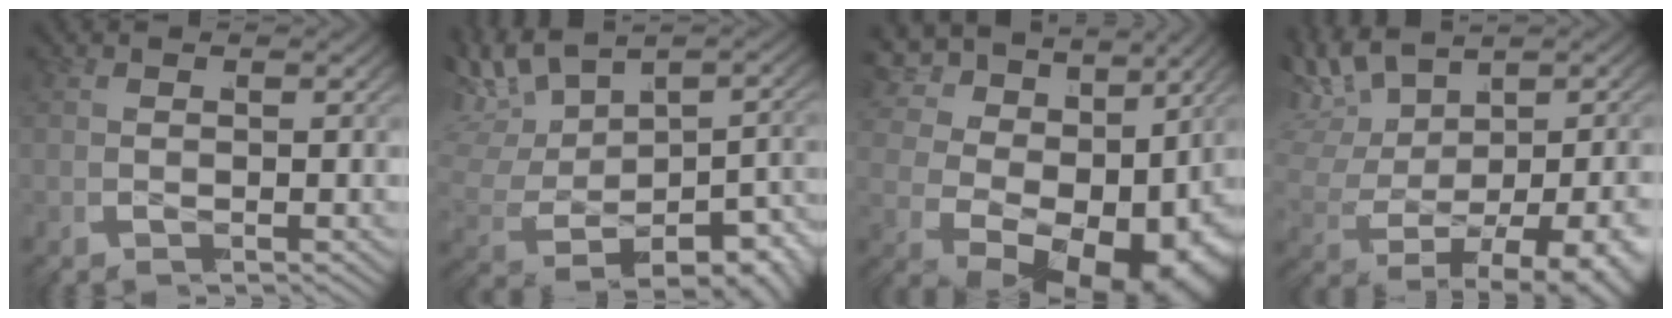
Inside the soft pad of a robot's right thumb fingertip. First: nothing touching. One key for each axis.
{"total": 8.7, "fx": 0.0, "fy": 6.0, "fz": 6.3, "tx": -0.149, "ty": -0.022, "tz": 0.014}
{"total": 15.3, "fx": -0.9, "fy": 10.5, "fz": 11.1, "tx": -0.207, "ty": -0.024, "tz": -0.010}
{"total": 9.8, "fx": -0.9, "fy": 6.1, "fz": 7.7, "tx": -0.165, "ty": -0.026, "tz": 0.004}